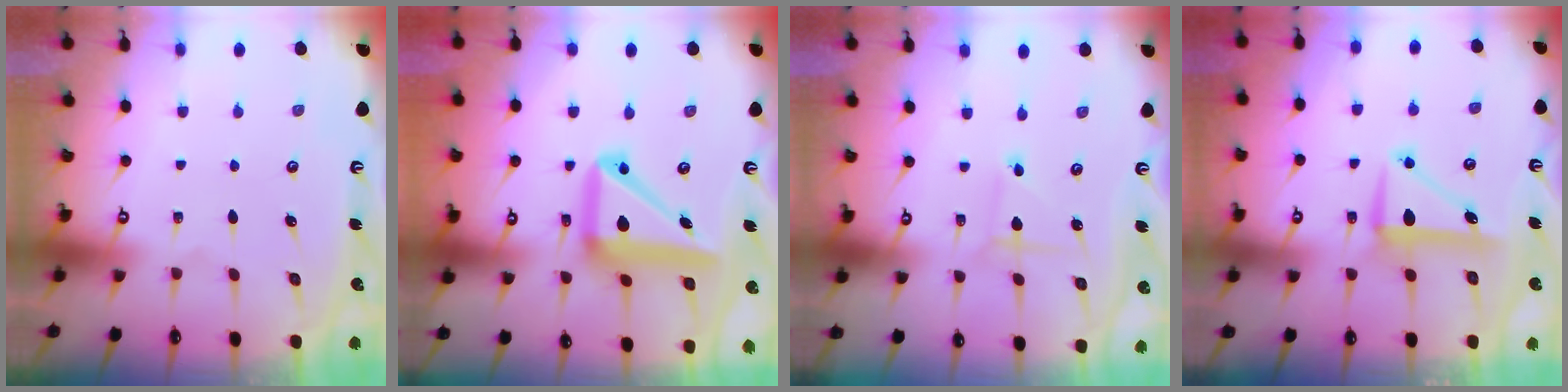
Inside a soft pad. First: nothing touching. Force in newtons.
{"total": 16.8, "press": 16.7, "slide": 2.1}
{"total": 1.3, "press": 1.3, "slide": 0.1}
{"total": 8.8, "press": 8.8, "slide": 0.4}